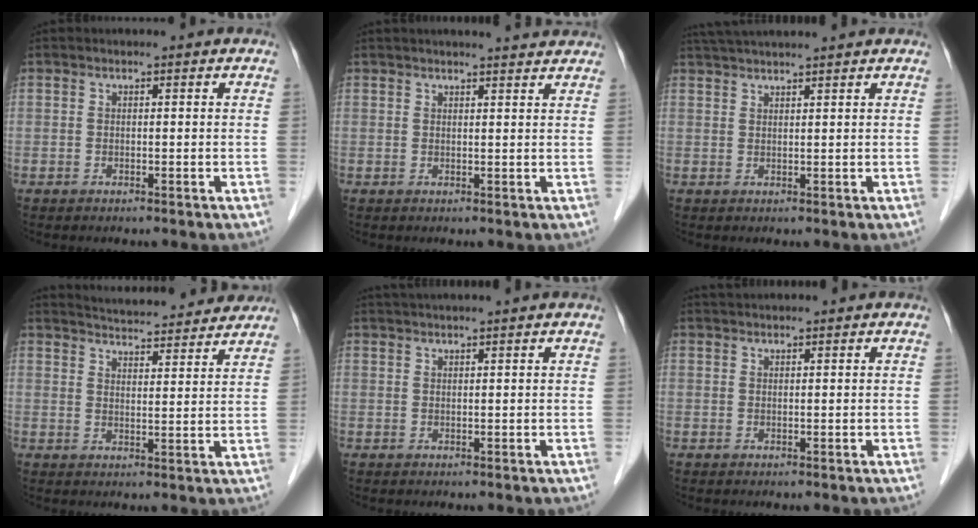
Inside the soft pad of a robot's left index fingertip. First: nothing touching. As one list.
[{"total": 5.1, "force": [4.8, 0.0, 1.7], "torque": [-0.024, 0.013, 0.049]}, {"total": 7.7, "force": [6.9, -0.8, 3.3], "torque": [-0.055, 0.037, 0.105]}, {"total": 14.8, "force": [14.1, 1.8, 4.1], "torque": [-0.057, 0.009, 0.181]}, {"total": 5.6, "force": [5.0, -1.0, 2.5], "torque": [-0.031, 0.030, 0.070]}, {"total": 2.9, "force": [2.8, -0.1, 0.8], "torque": [-0.007, 0.030, 0.048]}]